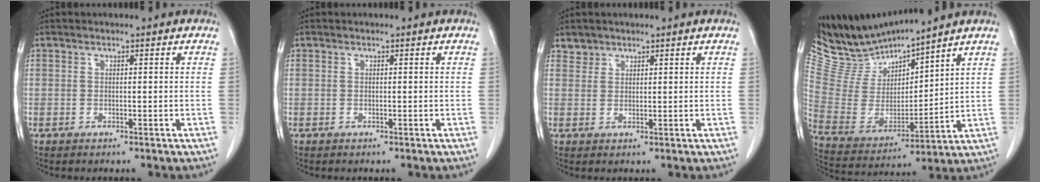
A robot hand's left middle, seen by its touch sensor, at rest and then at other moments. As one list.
[{"total": 0.0}, {"total": 1.5, "force": [1.3, 0.8, -0.3], "torque": [0.014, 0.006, 0.019]}, {"total": 11.4, "force": [11.3, 0.5, 1.8], "torque": [-0.059, -0.006, 0.243]}]